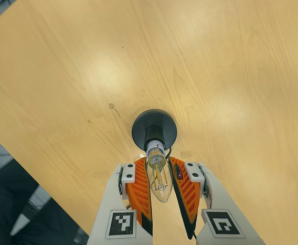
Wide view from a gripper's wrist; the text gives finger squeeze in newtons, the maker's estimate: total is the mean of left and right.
{"total": 12.8, "left": 12.4, "right": 13.2}